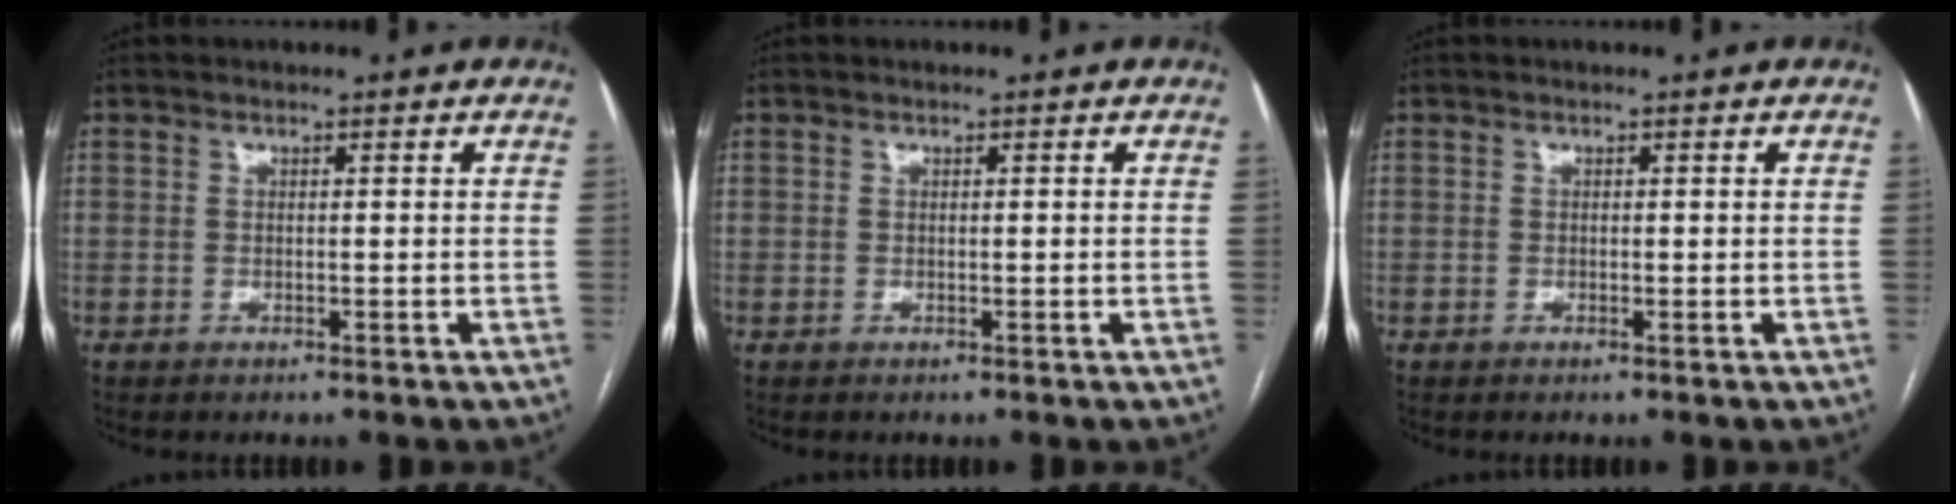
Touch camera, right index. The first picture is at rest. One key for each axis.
{"total": 0.0}
{"total": 0.0}